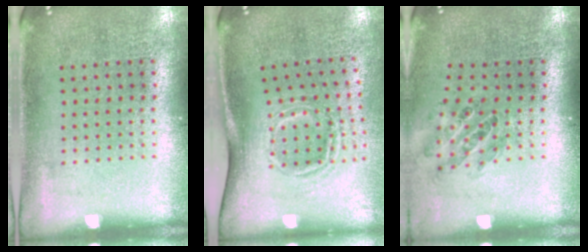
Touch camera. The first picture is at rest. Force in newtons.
{"total": 1.8, "press": 1.2, "slide": 1.4}
{"total": 0.9, "press": 0.8, "slide": 0.1}